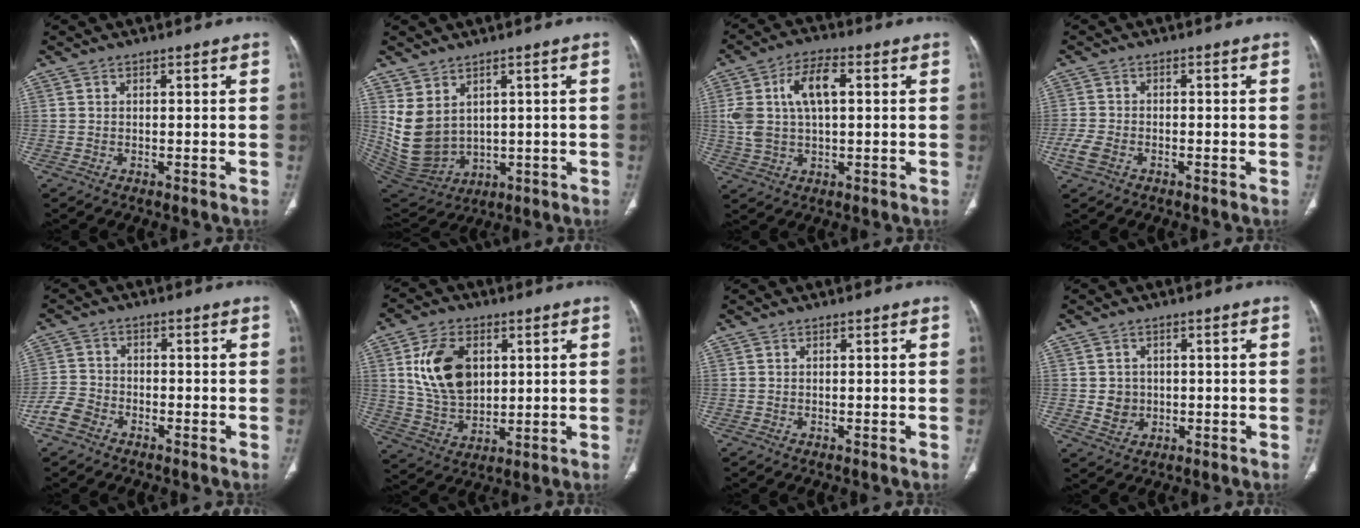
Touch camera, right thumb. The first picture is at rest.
{"total": 10.7, "force": [2.9, 8.0, 6.5], "torque": [-0.122, -0.016, 0.094]}
{"total": 11.0, "force": [2.3, 5.6, 9.2], "torque": [-0.182, 0.016, 0.044]}
{"total": 3.6, "force": [-1.8, 2.2, 2.2], "torque": [-0.060, 0.005, -0.034]}
{"total": 4.7, "force": [-3.1, 3.1, 1.7], "torque": [-0.034, 0.016, -0.065]}
{"total": 13.9, "force": [3.6, 9.2, 9.8], "torque": [-0.155, -0.014, 0.075]}
{"total": 0.0}
{"total": 3.7, "force": [-0.1, 3.4, 1.5], "torque": [-0.006, 0.002, 0.008]}